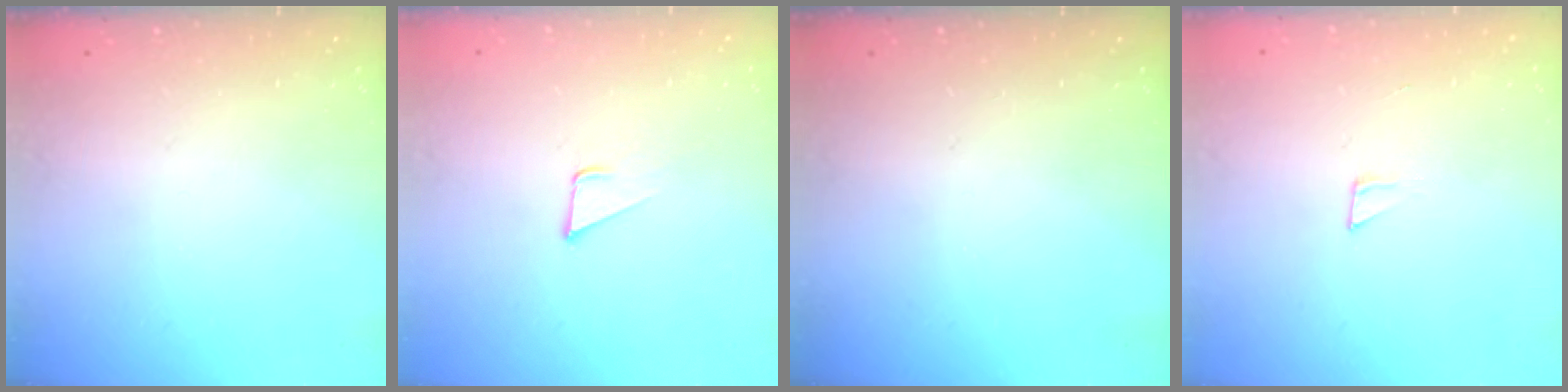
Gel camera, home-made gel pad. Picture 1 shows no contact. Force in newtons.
{"total": 3.2, "press": 3.2, "slide": 0.1}
{"total": 0.0}
{"total": 2.6, "press": 2.6, "slide": 0.1}